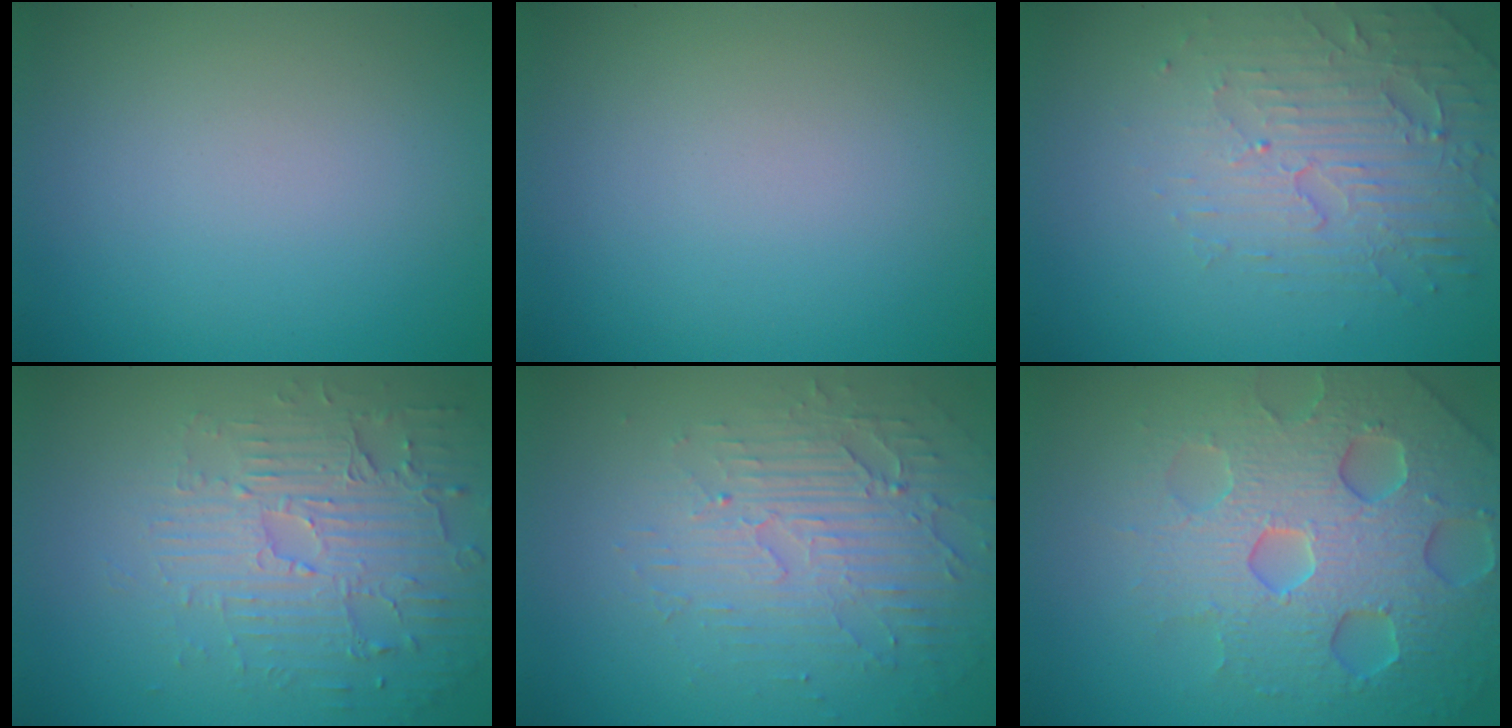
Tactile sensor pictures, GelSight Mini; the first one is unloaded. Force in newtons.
{"total": 0.0}
{"total": 5.1, "press": 3.4, "slide": 3.7}
{"total": 4.1, "press": 3.7, "slide": 1.9}
{"total": 3.9, "press": 3.3, "slide": 2.1}
{"total": 7.3, "press": 7.1, "slide": 1.7}